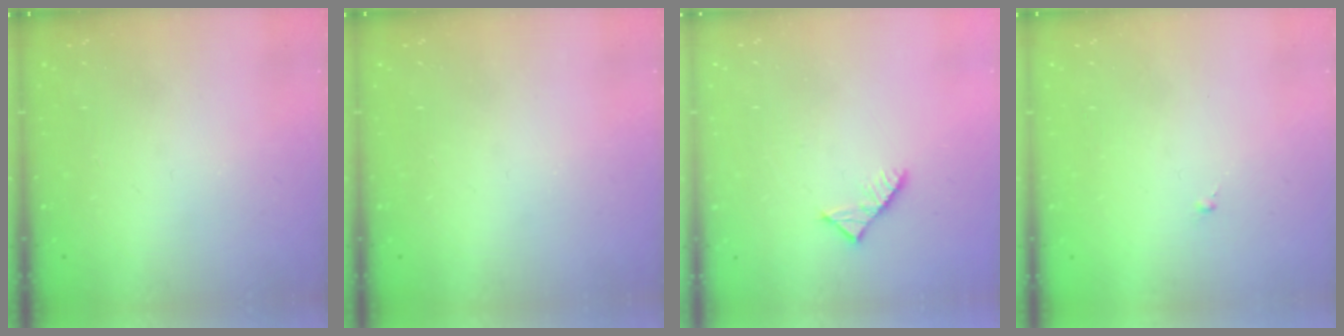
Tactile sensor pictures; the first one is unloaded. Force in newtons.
{"total": 0.0}
{"total": 3.3, "press": 3.2, "slide": 0.4}
{"total": 0.0}